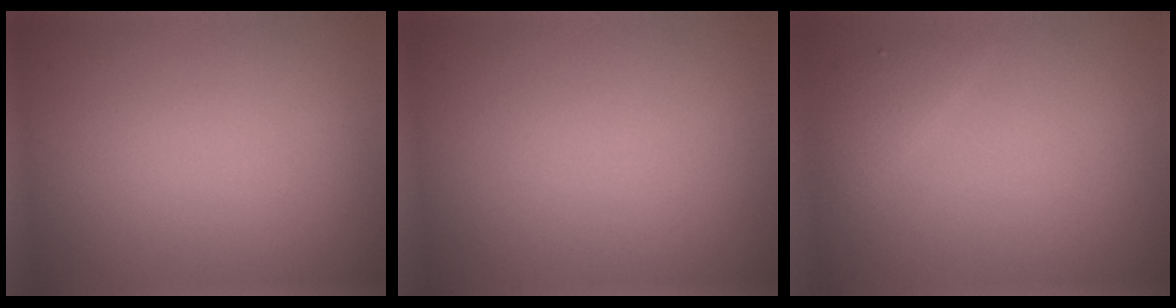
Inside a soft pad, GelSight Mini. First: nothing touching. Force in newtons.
{"total": 0.0}
{"total": 1.2, "press": 1.2, "slide": 0.1}